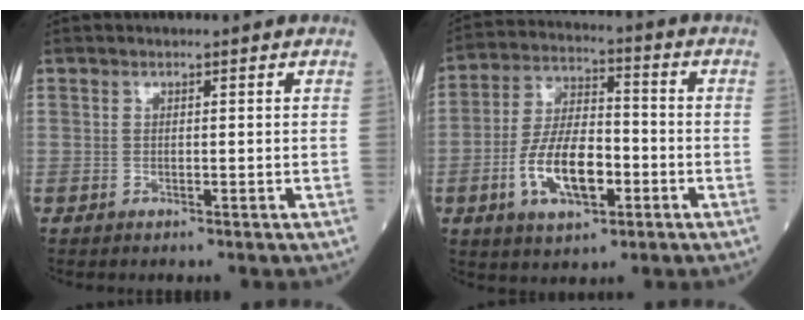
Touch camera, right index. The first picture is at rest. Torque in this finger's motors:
{"motor_torque": [1.69, -0.19, 0.87, 0.21]}